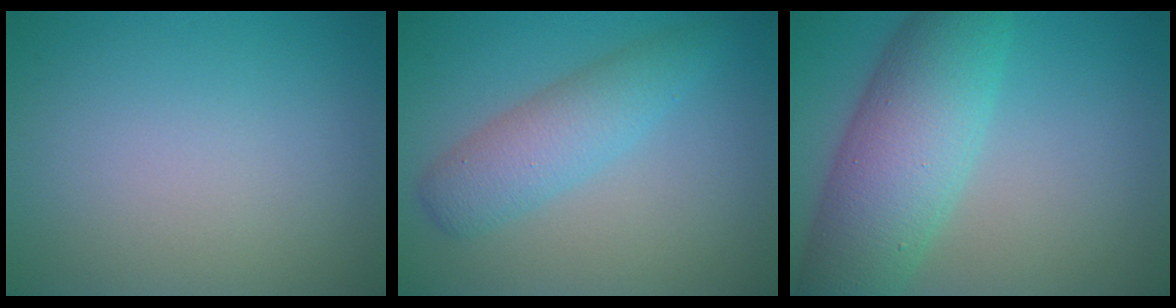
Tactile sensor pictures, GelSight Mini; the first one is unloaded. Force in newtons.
{"total": 4.0, "press": 4.0, "slide": 0.0}
{"total": 8.6, "press": 8.6, "slide": 0.3}